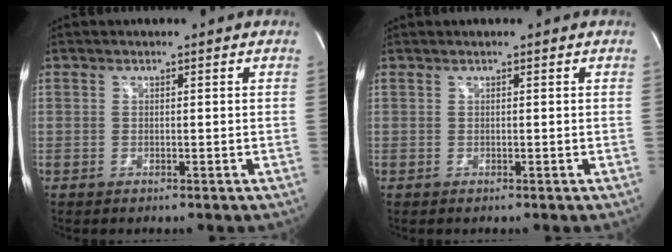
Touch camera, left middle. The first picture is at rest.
{"total": 0.0}